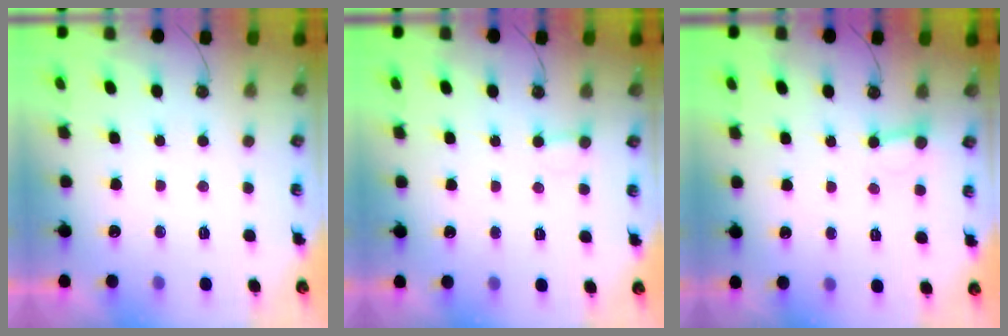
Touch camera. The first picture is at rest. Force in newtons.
{"total": 2.8, "press": 2.8, "slide": 0.3}
{"total": 3.4, "press": 3.4, "slide": 0.5}